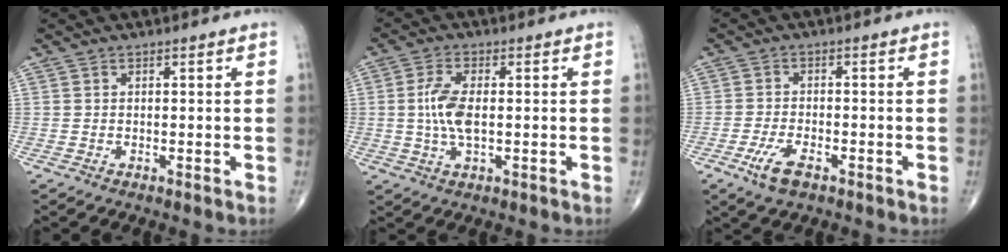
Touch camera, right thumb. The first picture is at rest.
{"total": 6.6, "force": [0.0, 2.8, 6.0], "torque": [-0.133, 0.001, -0.003]}
{"total": 5.3, "force": [-2.9, 2.2, 3.9], "torque": [-0.079, 0.006, -0.053]}